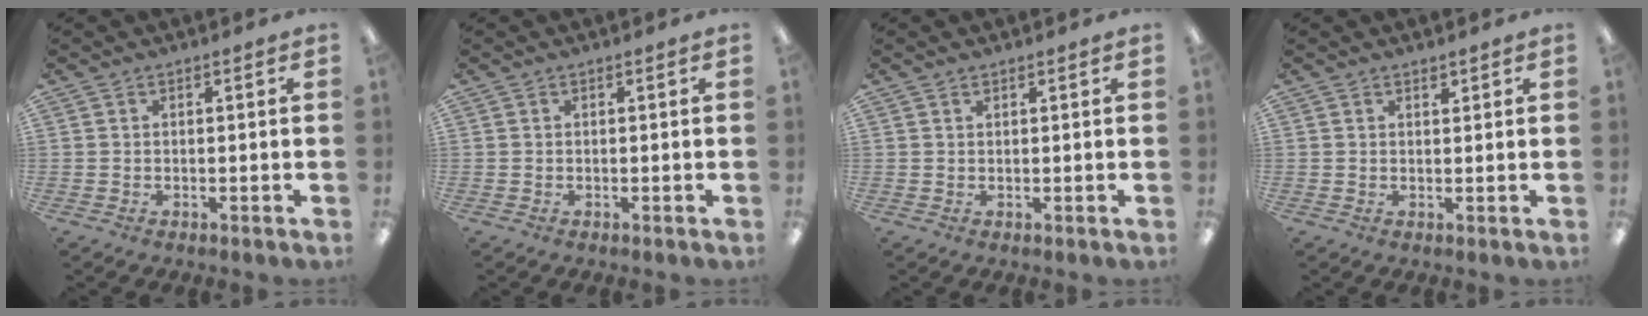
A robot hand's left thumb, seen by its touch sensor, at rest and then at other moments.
{"total": 0.0}
{"total": 0.6, "force": [0.5, 0.3, 0.2], "torque": [-0.005, 0.001, 0.009]}
{"total": 1.1, "force": [1.1, 0.4, 0.2], "torque": [0.003, -0.005, 0.018]}